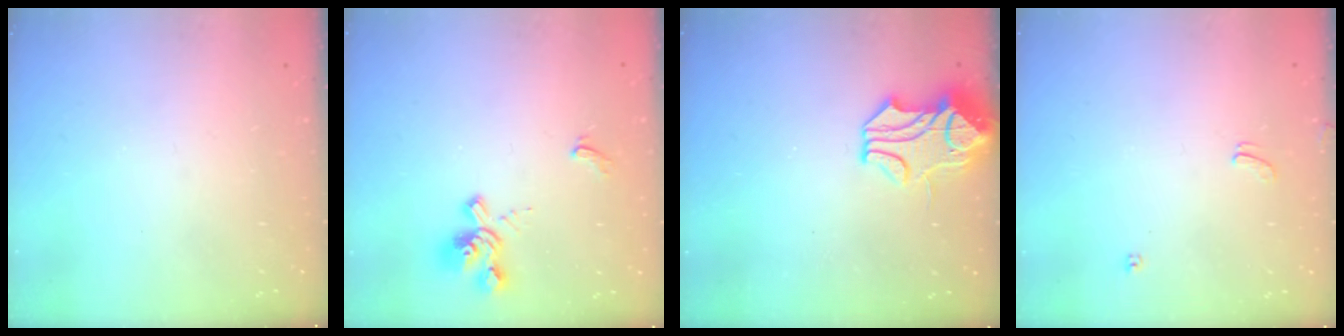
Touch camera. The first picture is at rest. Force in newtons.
{"total": 2.1, "press": 1.6, "slide": 1.4}
{"total": 2.2, "press": 1.6, "slide": 1.6}
{"total": 2.3, "press": 2.3, "slide": 0.4}